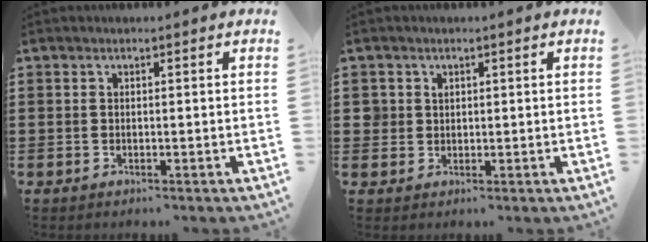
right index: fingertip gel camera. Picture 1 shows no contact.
{"total": 2.1, "force": [0.9, 1.9, 0.4], "torque": [-0.015, 0.010, 0.017]}